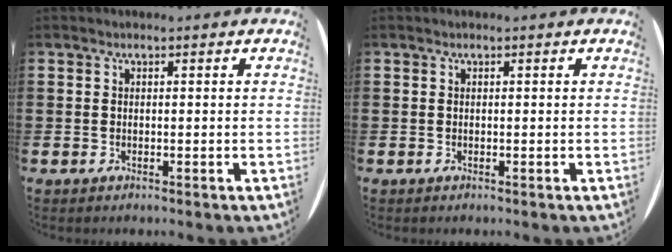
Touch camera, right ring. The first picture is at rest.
{"total": 0.0}